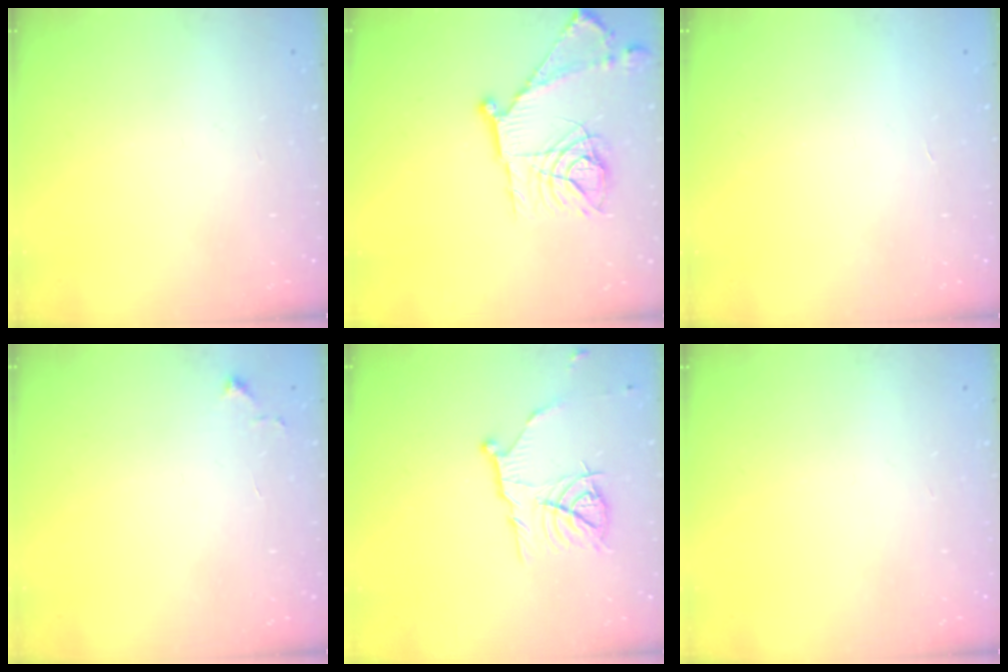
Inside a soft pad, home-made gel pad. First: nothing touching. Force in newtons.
{"total": 18.7, "press": 18.6, "slide": 1.5}
{"total": 1.8, "press": 1.8, "slide": 0.1}
{"total": 3.2, "press": 3.2, "slide": 0.6}
{"total": 11.2, "press": 11.2, "slide": 0.8}
{"total": 0.0}